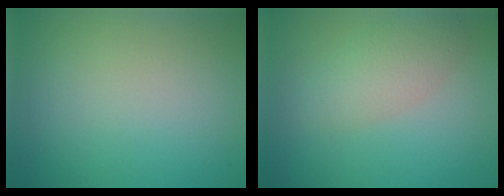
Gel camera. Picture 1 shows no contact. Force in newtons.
{"total": 3.0, "press": 3.0, "slide": 0.1}